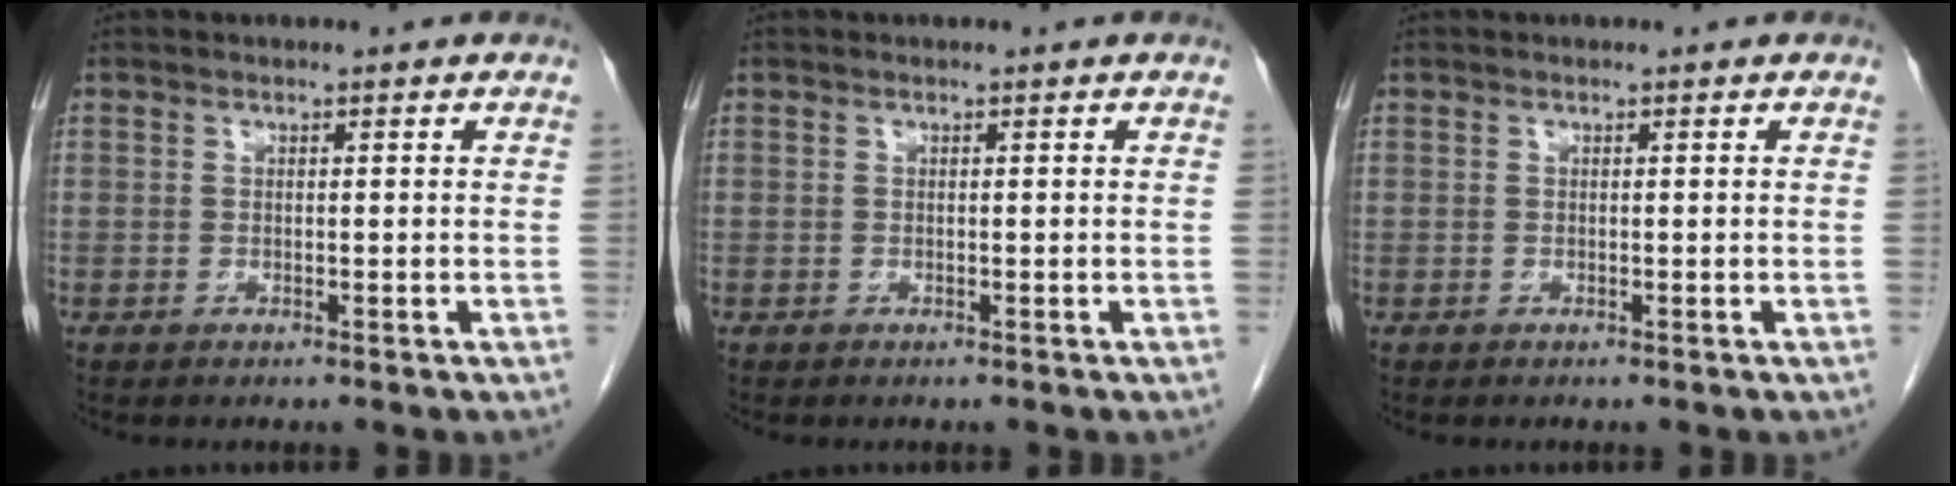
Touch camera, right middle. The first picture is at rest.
{"total": 0.0}
{"total": 0.0}